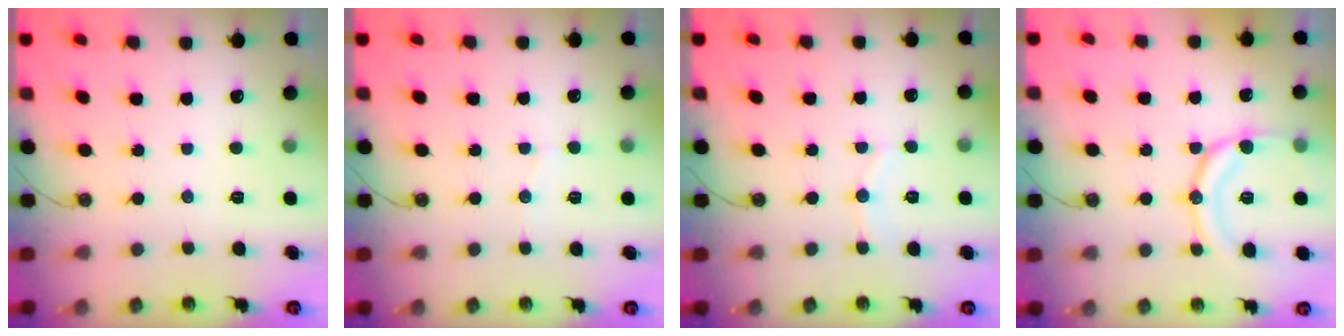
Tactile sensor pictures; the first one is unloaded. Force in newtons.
{"total": 3.0, "press": 3.0, "slide": 0.3}
{"total": 6.4, "press": 6.4, "slide": 0.6}
{"total": 14.2, "press": 14.1, "slide": 1.7}